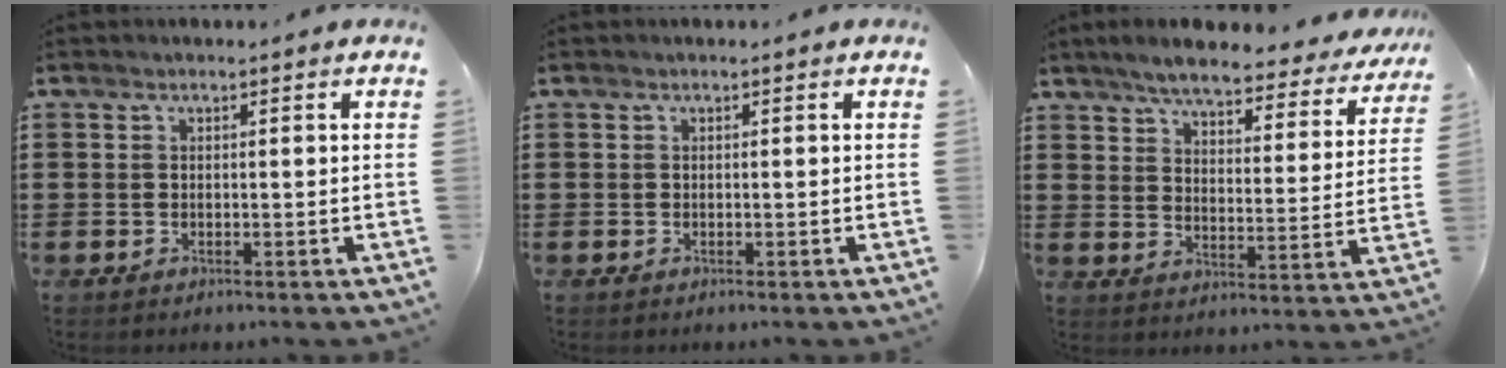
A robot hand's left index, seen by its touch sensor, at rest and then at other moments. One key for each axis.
{"total": 0.0}
{"total": 5.9, "fx": 5.4, "fy": 0.7, "fz": 2.1, "tx": -0.067, "ty": -0.032, "tz": 0.091}